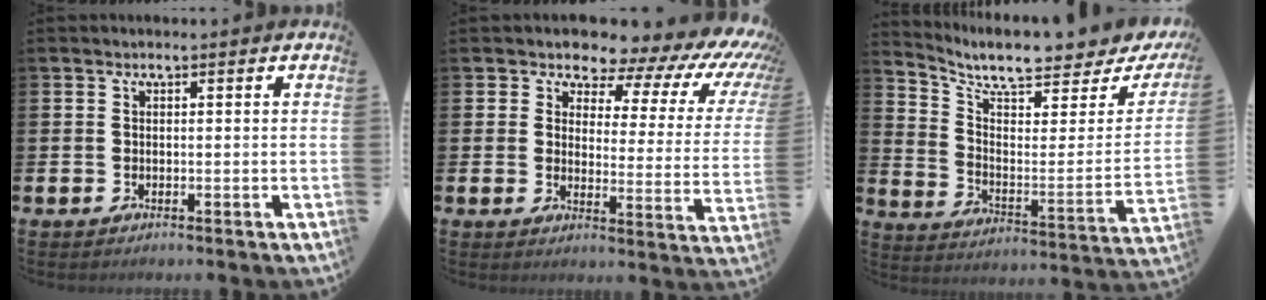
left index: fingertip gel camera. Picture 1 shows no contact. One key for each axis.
{"total": 5.9, "fx": 5.0, "fy": 2.7, "fz": 1.7, "tx": -0.034, "ty": -0.055, "tz": 0.075}
{"total": 8.1, "fx": 7.1, "fy": 1.7, "fz": 3.5, "tx": -0.078, "ty": -0.064, "tz": 0.115}